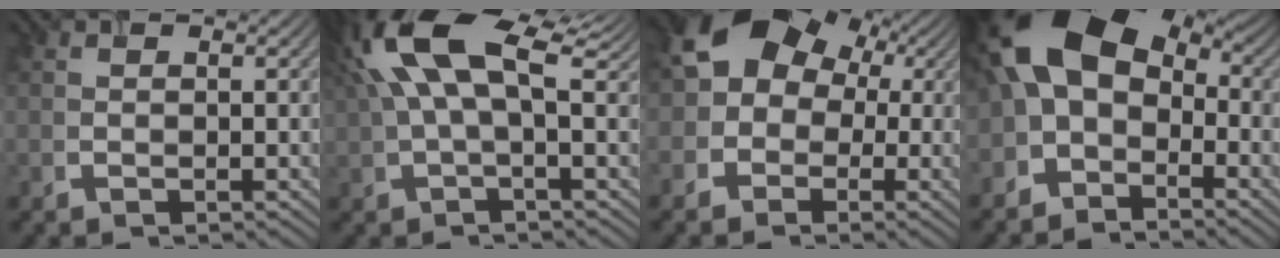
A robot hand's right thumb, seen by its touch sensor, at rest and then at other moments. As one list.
[{"total": 12.7, "force": [3.9, 5.1, 10.9], "torque": [-0.247, 0.021, 0.079]}, {"total": 9.8, "force": [0.5, 8.4, 5.0], "torque": [-0.073, 0.007, -0.016]}, {"total": 13.0, "force": [-1.3, 8.8, 9.5], "torque": [-0.183, 0.010, -0.028]}]